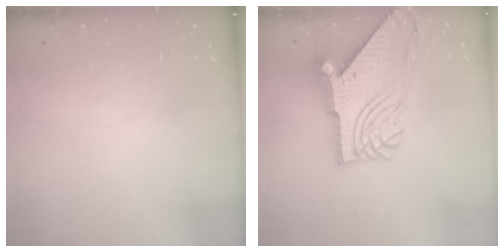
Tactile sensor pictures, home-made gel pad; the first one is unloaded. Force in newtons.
{"total": 14.3, "press": 14.3, "slide": 1.5}